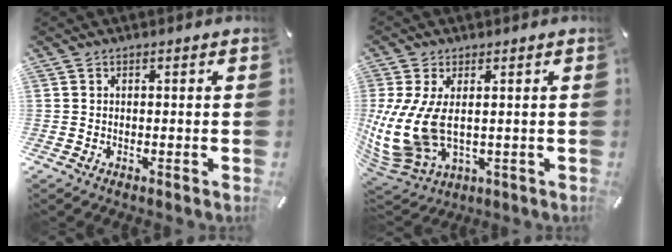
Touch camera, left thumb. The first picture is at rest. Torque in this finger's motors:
{"motor_torque": [0.41, 1.37, 2.53, -0.24, 0.89]}